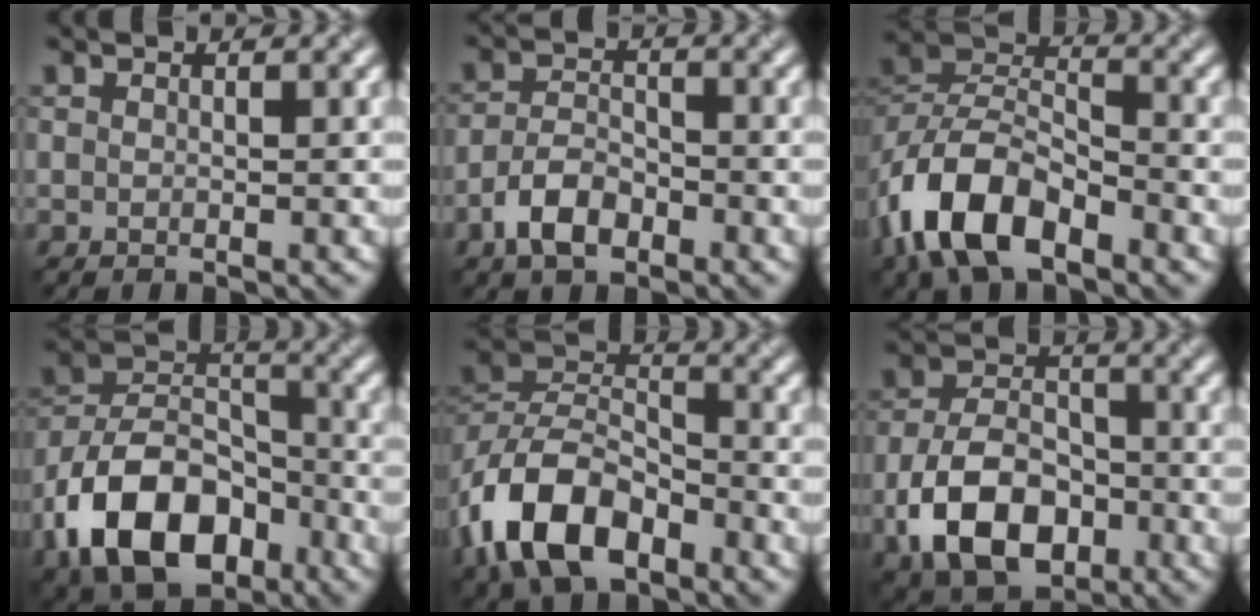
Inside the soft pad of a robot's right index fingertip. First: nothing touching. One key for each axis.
{"total": 3.8, "fx": -2.2, "fy": 2.0, "fz": 2.3, "tx": -0.039, "ty": 0.008, "tz": -0.047}
{"total": 8.6, "fx": -4.5, "fy": 4.8, "fz": 5.5, "tx": -0.100, "ty": 0.012, "tz": -0.095}
{"total": 11.6, "fx": -5.8, "fy": 7.2, "fz": 7.0, "tx": -0.127, "ty": 0.011, "tz": -0.117}
{"total": 9.5, "fx": -4.9, "fy": 5.6, "fz": 5.9, "tx": -0.111, "ty": 0.013, "tz": -0.106}
{"total": 9.1, "fx": -3.8, "fy": 5.8, "fz": 5.8, "tx": -0.112, "ty": 0.004, "tz": -0.073}